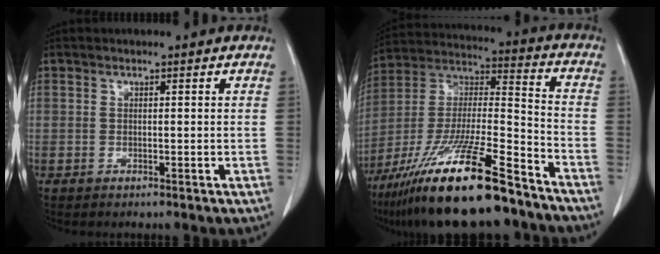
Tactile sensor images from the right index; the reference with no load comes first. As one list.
[{"total": 23.6, "force": [-17.3, 2.5, 15.8], "torque": [-0.295, -0.039, -0.308]}]